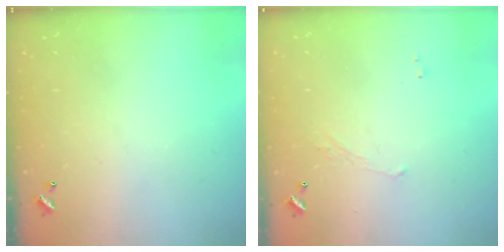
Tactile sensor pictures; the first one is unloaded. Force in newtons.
{"total": 0.6, "press": 0.0, "slide": 0.6}